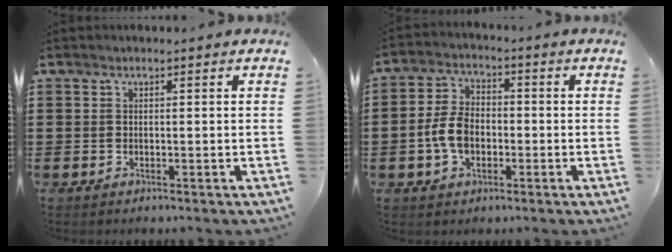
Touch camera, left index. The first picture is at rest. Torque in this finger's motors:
{"motor_torque": [1.45, 0.69, 0.40, 0.11]}